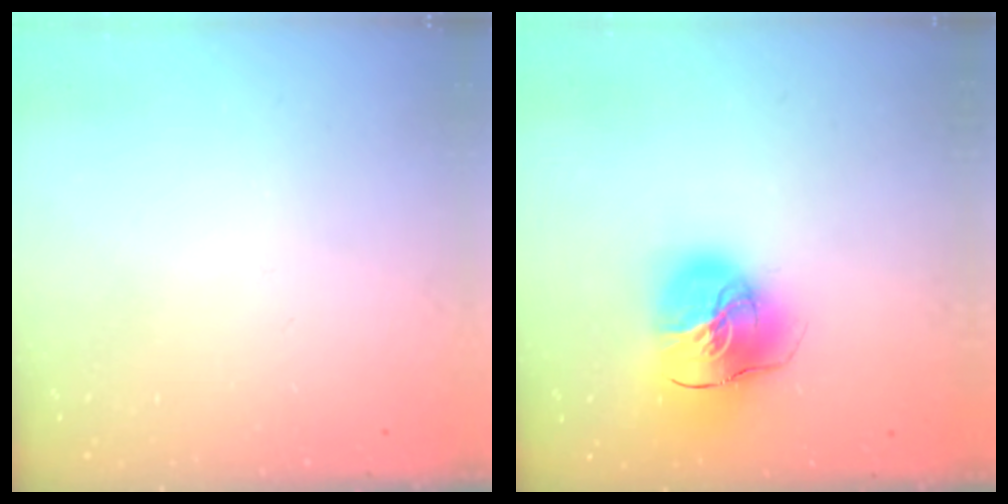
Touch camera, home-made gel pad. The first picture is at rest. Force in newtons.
{"total": 16.5, "press": 16.4, "slide": 2.3}